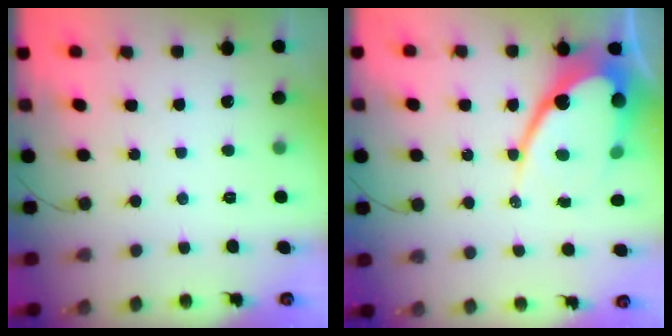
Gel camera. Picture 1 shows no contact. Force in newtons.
{"total": 17.2, "press": 17.1, "slide": 1.8}